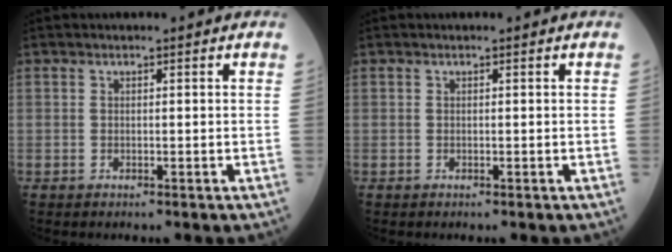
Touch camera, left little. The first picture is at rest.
{"total": 0.0}